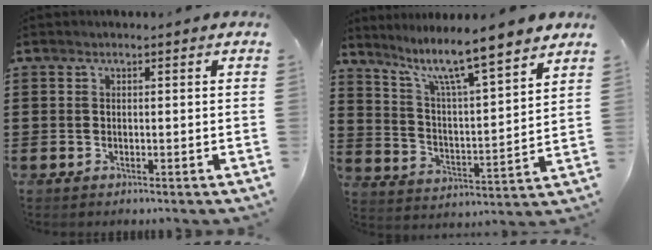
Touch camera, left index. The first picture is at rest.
{"total": 8.7, "force": [7.4, 0.4, 4.7], "torque": [-0.112, -0.055, 0.118]}